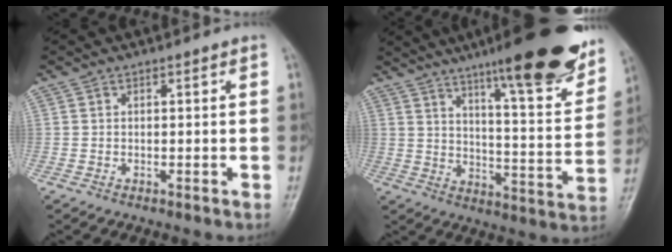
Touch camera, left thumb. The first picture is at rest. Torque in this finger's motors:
{"motor_torque": [1.68, -0.48, 1.47, -1.31, 0.08]}